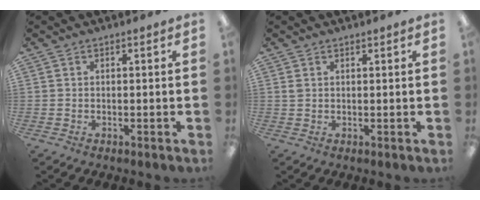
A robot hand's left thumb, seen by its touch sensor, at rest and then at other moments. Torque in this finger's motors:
{"motor_torque": [0.16, 0.15, 0.49, -0.20, 0.00]}